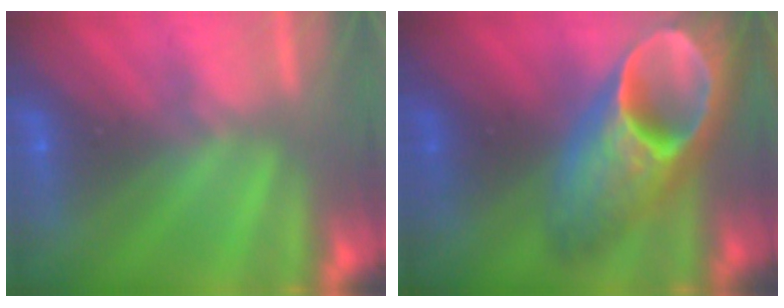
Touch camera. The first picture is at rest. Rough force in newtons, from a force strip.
{"total": 13.7}